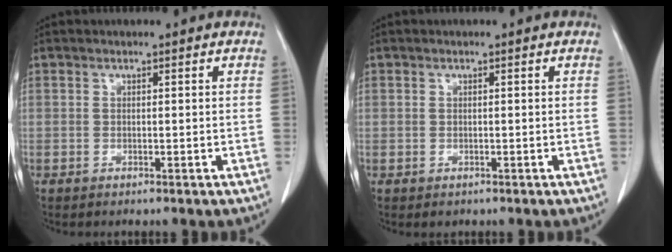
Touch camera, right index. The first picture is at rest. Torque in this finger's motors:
{"motor_torque": [-1.75, 0.37, -0.65, -0.21]}